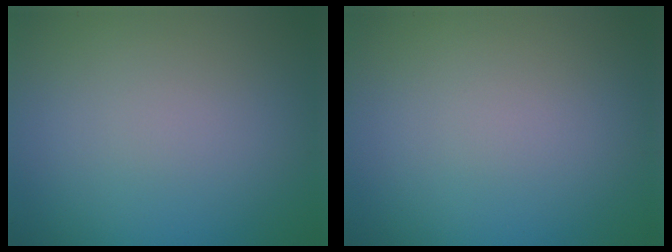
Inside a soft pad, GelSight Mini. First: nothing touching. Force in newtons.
{"total": 0.0}